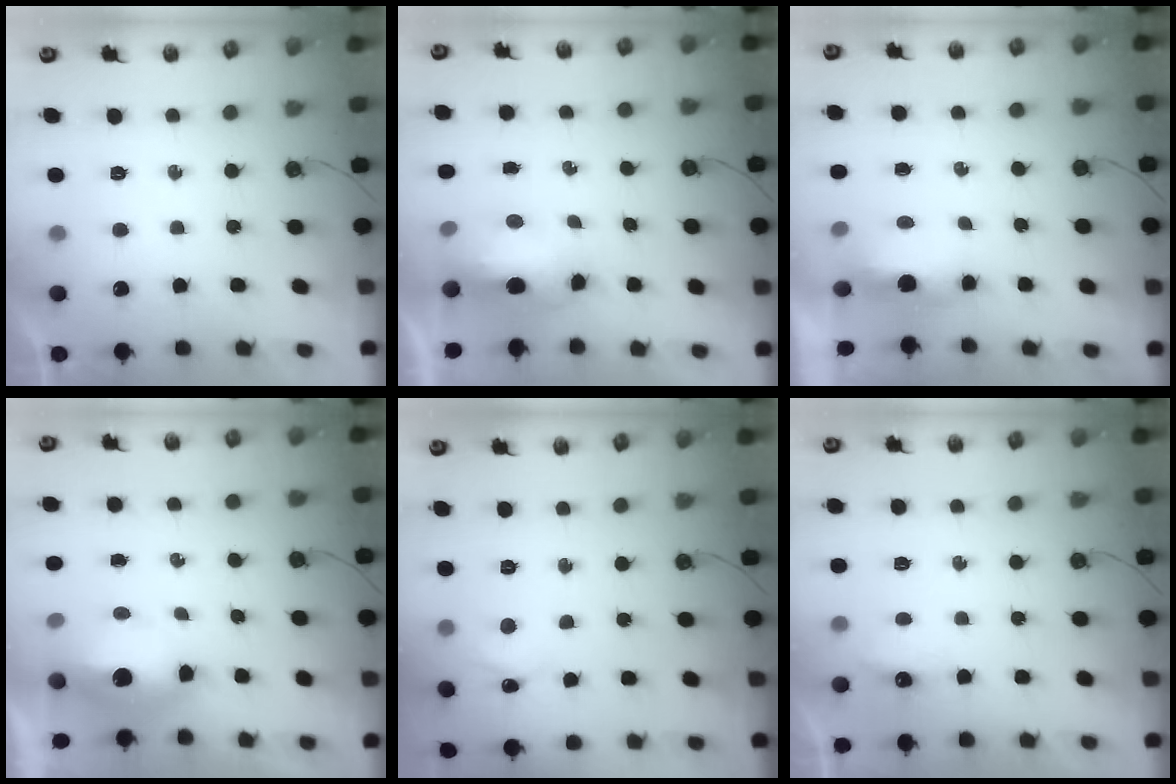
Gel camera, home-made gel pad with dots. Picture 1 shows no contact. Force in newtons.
{"total": 9.4, "press": 9.2, "slide": 2.2}
{"total": 5.6, "press": 5.6, "slide": 0.9}
{"total": 8.9, "press": 8.9, "slide": 0.8}
{"total": 4.0, "press": 4.0, "slide": 0.5}
{"total": 3.7, "press": 3.7, "slide": 0.5}